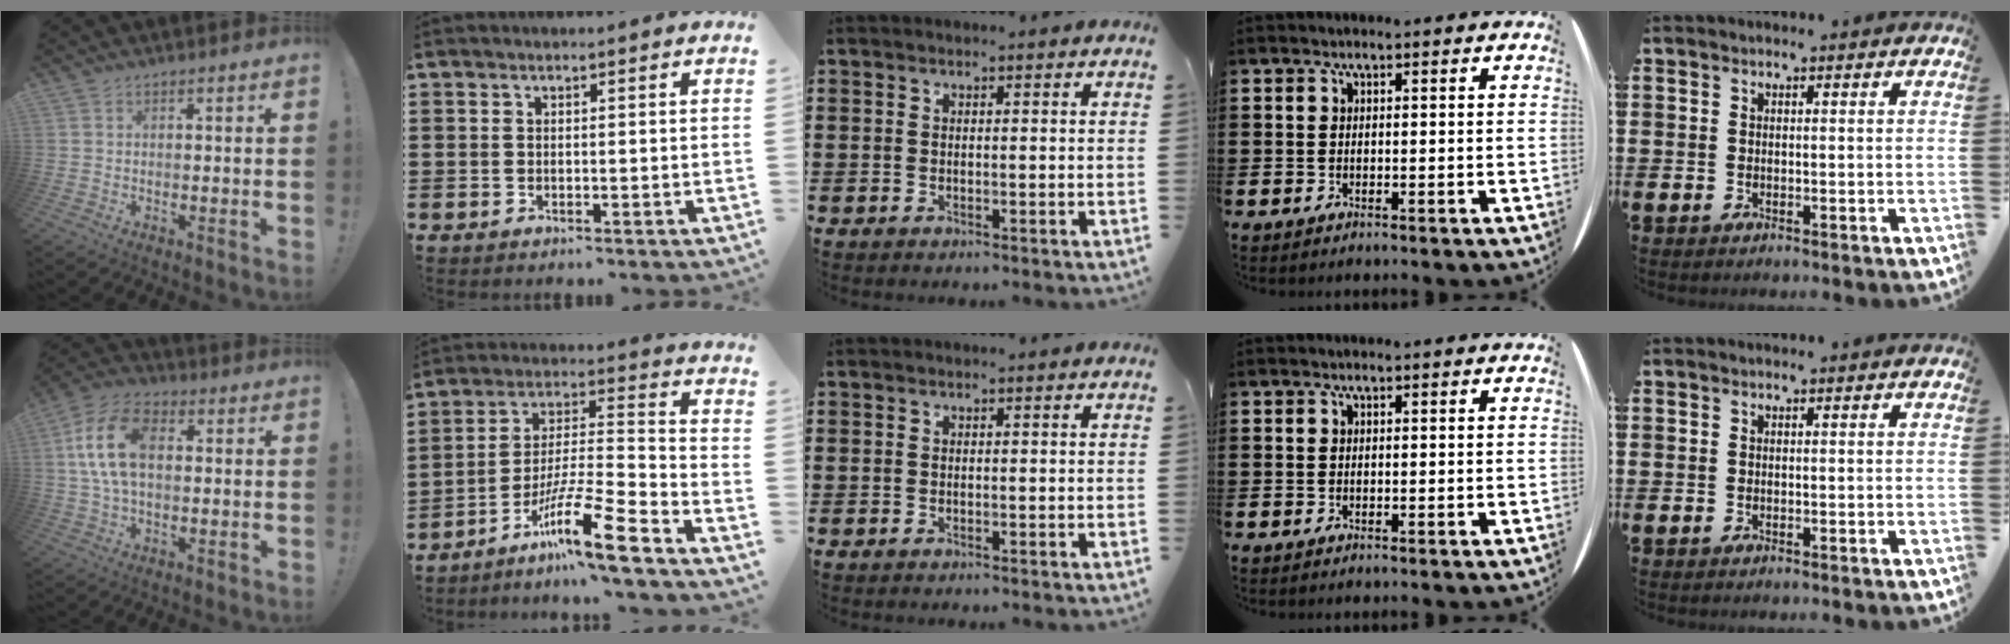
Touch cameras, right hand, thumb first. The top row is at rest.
{"thumb": {"total": 14.6, "force": [2.5, 8.9, 11.3], "torque": [-0.213, 0.005, 0.044]}, "index": {"total": 13.1, "force": [-9.4, 0.7, 9.1], "torque": [-0.169, 0.005, -0.179]}}